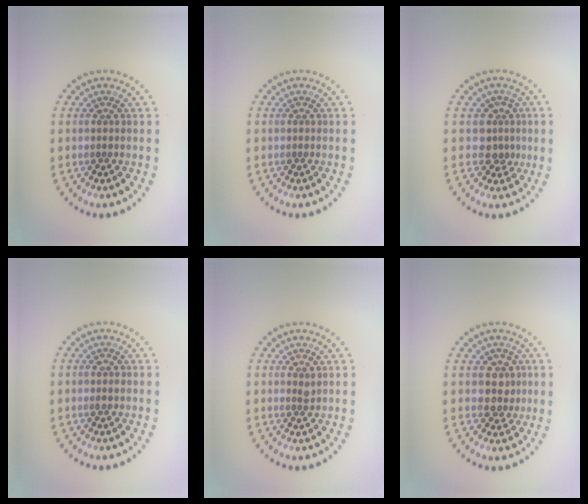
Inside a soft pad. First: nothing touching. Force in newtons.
{"total": 0.0}
{"total": 2.4, "press": 1.8, "slide": 1.6}
{"total": 0.7, "press": 0.7, "slide": 0.3}
{"total": 0.6, "press": 0.5, "slide": 0.4}
{"total": 2.2, "press": 1.9, "slide": 1.2}